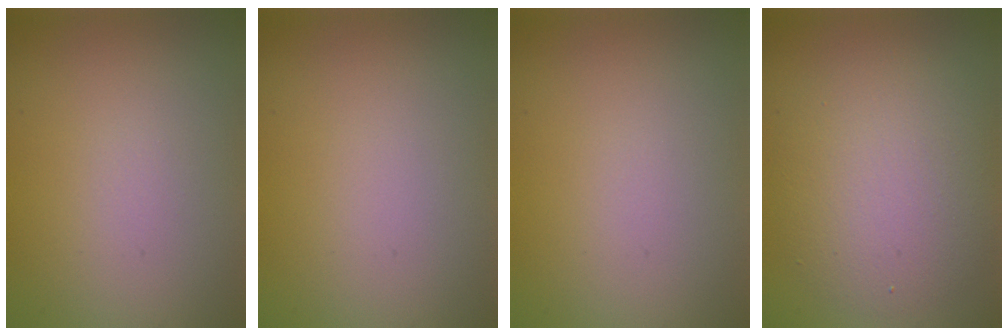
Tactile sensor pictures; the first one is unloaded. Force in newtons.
{"total": 0.0}
{"total": 0.0}
{"total": 5.7, "press": 5.7, "slide": 0.2}